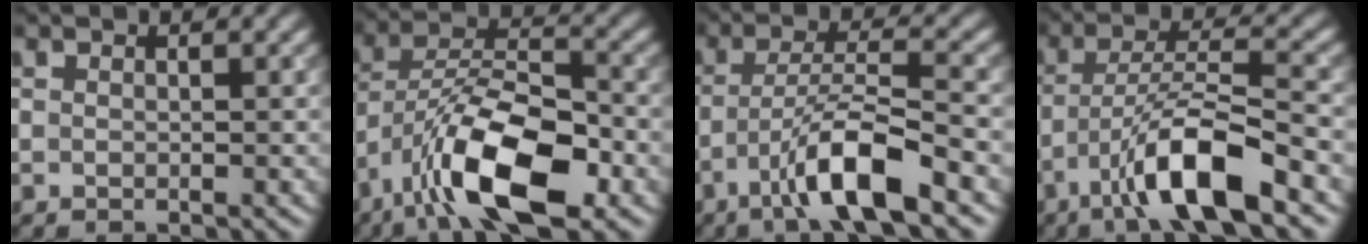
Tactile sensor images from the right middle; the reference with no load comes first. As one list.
[{"total": 11.1, "force": [-5.8, 4.1, 8.5], "torque": [-0.151, 0.006, -0.108]}, {"total": 6.9, "force": [-3.7, 1.2, 5.7], "torque": [-0.101, 0.010, -0.069]}, {"total": 8.4, "force": [-4.6, 1.6, 6.8], "torque": [-0.117, 0.010, -0.084]}]